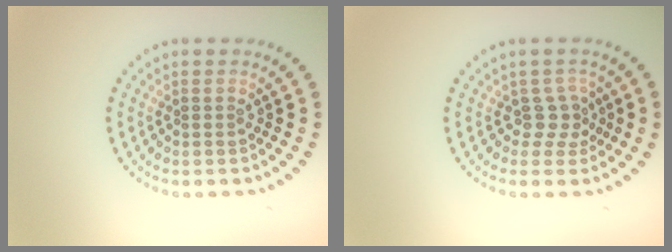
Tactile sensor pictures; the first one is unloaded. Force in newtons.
{"total": 1.9, "press": 1.5, "slide": 1.2}